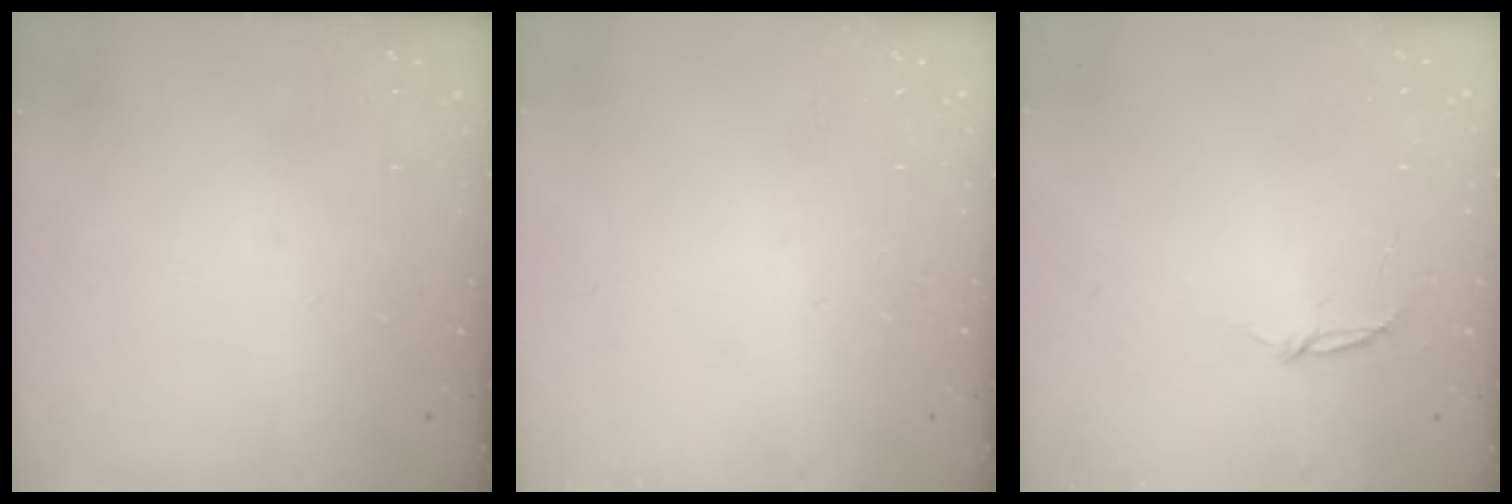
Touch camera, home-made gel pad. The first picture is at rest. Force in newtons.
{"total": 0.0}
{"total": 2.8, "press": 2.8, "slide": 0.3}